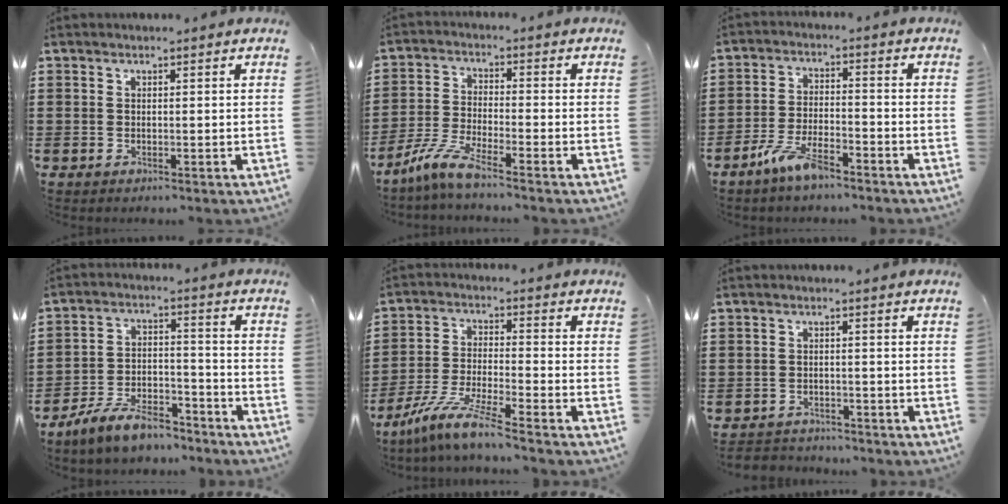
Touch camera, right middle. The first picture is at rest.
{"total": 5.8, "force": [-4.6, 0.3, 3.6], "torque": [-0.092, -0.014, -0.093]}
{"total": 6.0, "force": [-4.6, 1.4, 3.7], "torque": [-0.084, 0.000, -0.089]}
{"total": 8.4, "force": [-7.2, 2.1, 3.7], "torque": [-0.075, 0.016, -0.138]}
{"total": 7.7, "force": [-6.6, -0.5, 4.0], "torque": [-0.104, -0.018, -0.136]}
{"total": 2.3, "force": [-2.3, 0.5, -0.3], "torque": [-0.002, 0.000, -0.052]}